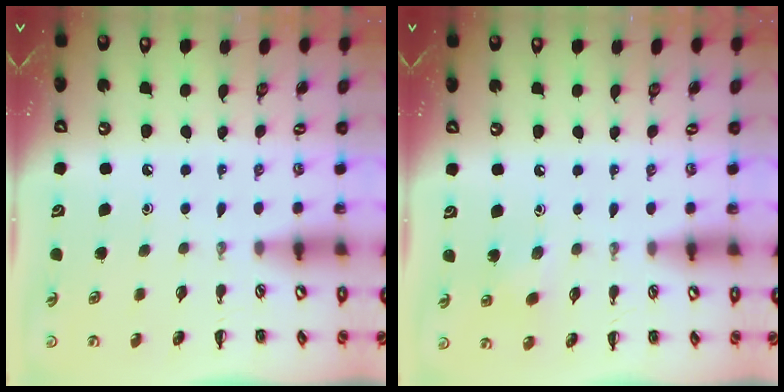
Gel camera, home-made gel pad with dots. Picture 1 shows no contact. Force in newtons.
{"total": 5.6, "press": 5.4, "slide": 1.6}